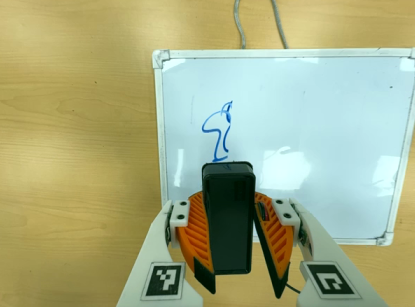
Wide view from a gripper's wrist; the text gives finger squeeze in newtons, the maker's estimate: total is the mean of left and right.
{"total": 10.2, "left": 10.2, "right": 10.2}